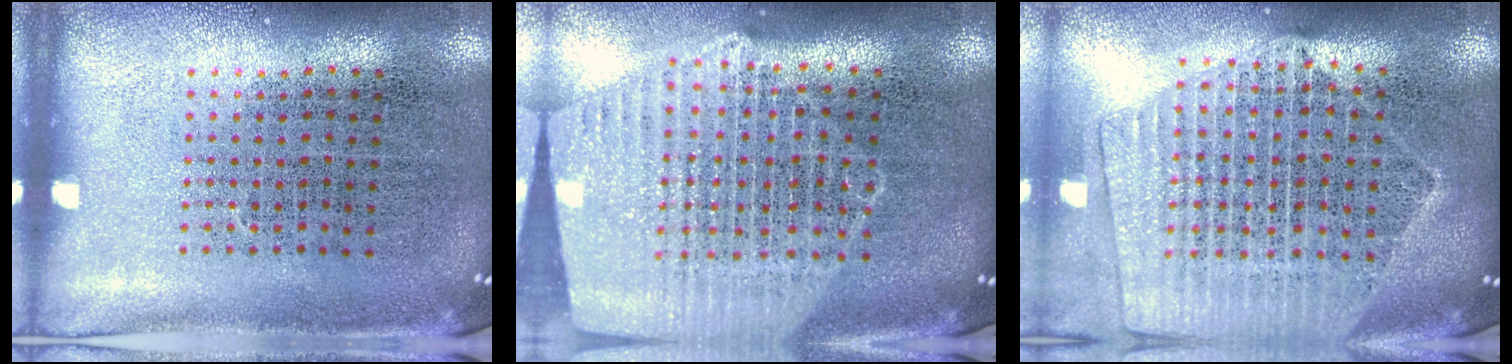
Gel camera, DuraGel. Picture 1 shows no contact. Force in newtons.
{"total": 2.1, "press": 1.9, "slide": 1.0}
{"total": 2.2, "press": 1.9, "slide": 1.1}